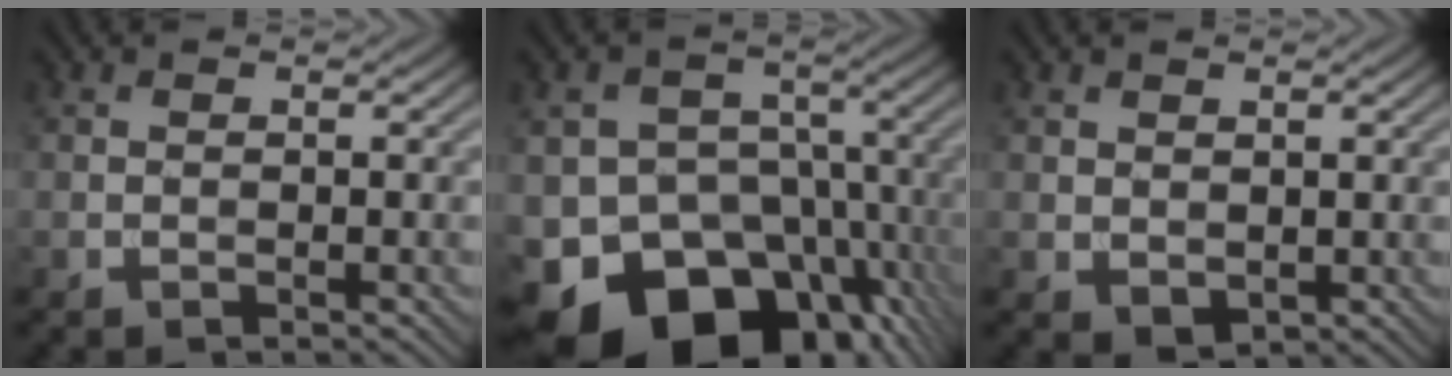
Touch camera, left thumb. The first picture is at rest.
{"total": 20.4, "force": [-11.3, 14.5, 8.9], "torque": [-0.164, -0.048, -0.165]}
{"total": 1.7, "force": [0.8, 1.3, 0.9], "torque": [-0.022, -0.007, 0.021]}